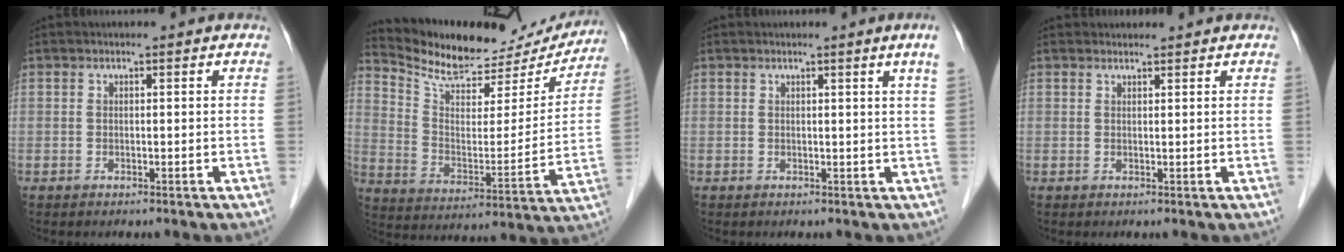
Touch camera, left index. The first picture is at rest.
{"total": 20.3, "force": [19.1, 5.4, 4.0], "torque": [-0.067, -0.033, 0.277]}
{"total": 2.6, "force": [1.6, -0.9, 1.8], "torque": [-0.025, -0.010, 0.018]}
{"total": 1.2, "force": [1.2, 0.2, -0.1], "torque": [-0.007, 0.010, 0.021]}